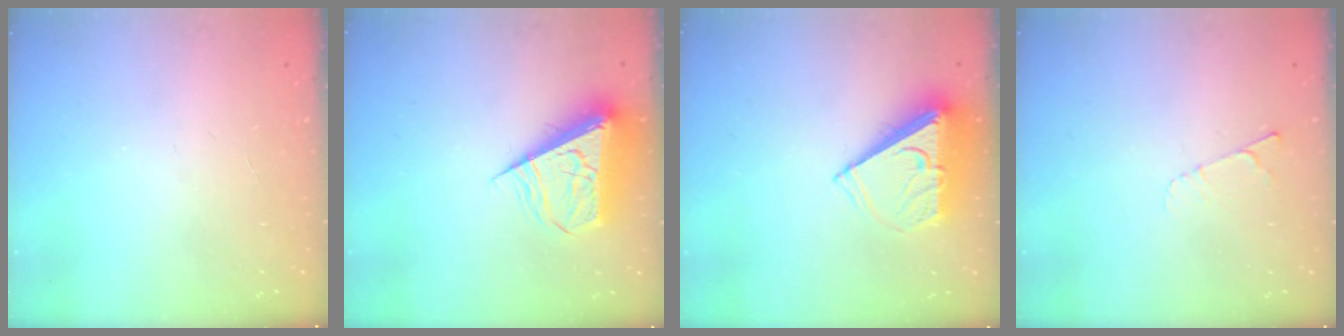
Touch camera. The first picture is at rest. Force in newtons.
{"total": 9.3, "press": 9.3, "slide": 1.2}
{"total": 8.8, "press": 8.8, "slide": 0.5}
{"total": 3.2, "press": 3.2, "slide": 0.4}